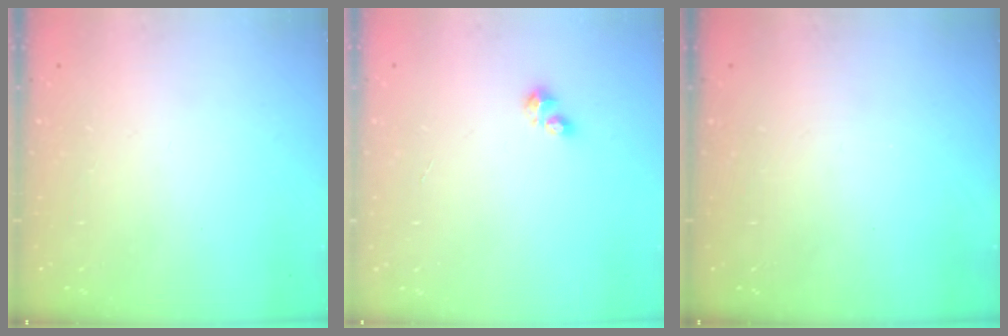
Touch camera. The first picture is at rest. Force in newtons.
{"total": 2.5, "press": 2.5, "slide": 0.4}
{"total": 0.0}